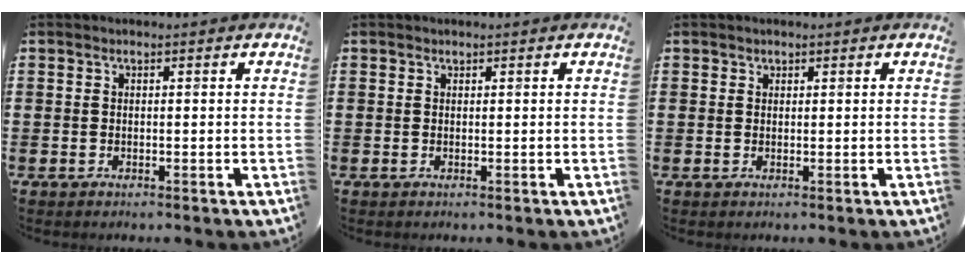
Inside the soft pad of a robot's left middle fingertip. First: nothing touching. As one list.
[{"total": 0.0}, {"total": 0.6, "force": [0.5, 0.4, -0.1], "torque": [0.008, 0.000, 0.008]}]